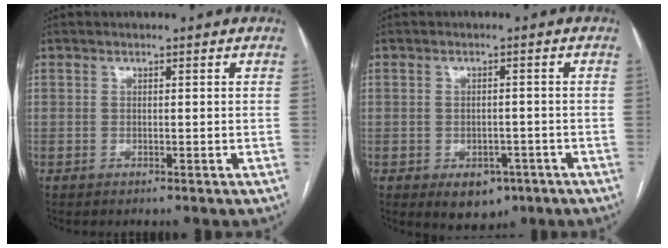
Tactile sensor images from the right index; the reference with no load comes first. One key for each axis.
{"total": 5.0, "fx": -2.4, "fy": 3.4, "fz": 2.7, "tx": -0.028, "ty": 0.003, "tz": -0.021}